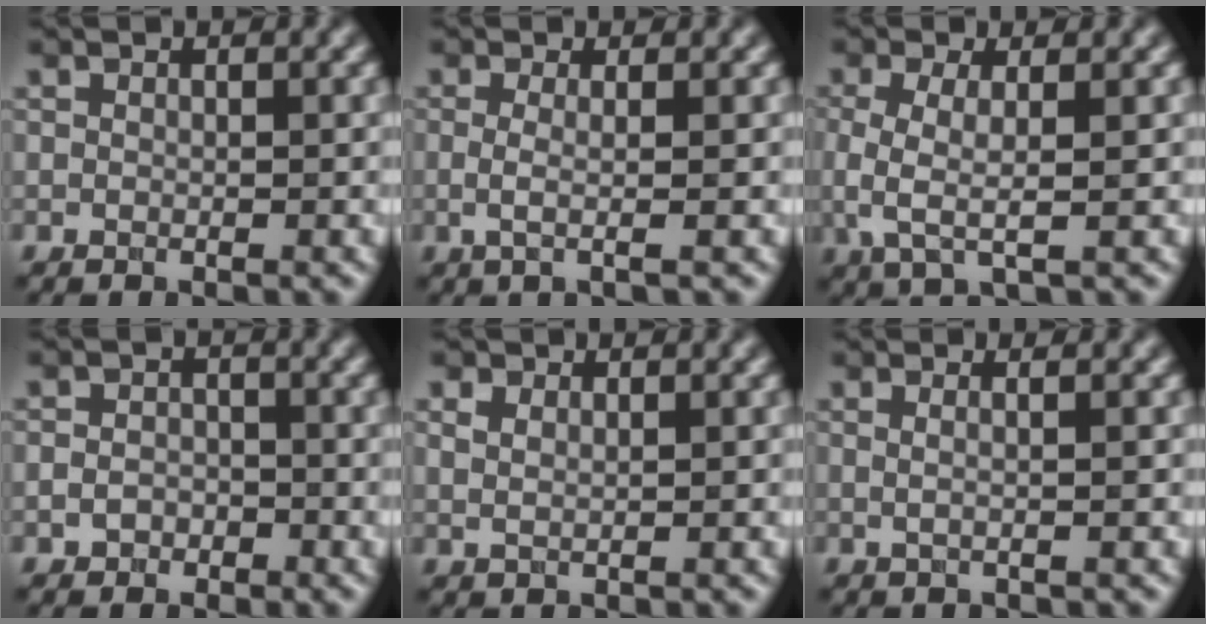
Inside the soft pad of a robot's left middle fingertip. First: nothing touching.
{"total": 2.2, "force": [-0.1, 0.7, 2.1], "torque": [-0.037, -0.006, -0.008]}
{"total": 3.4, "force": [-0.3, 1.2, 3.2], "torque": [-0.078, -0.008, -0.007]}
{"total": 1.7, "force": [-0.8, 1.3, 0.7], "torque": [-0.007, 0.000, -0.018]}
{"total": 1.3, "force": [0.8, 0.8, 0.8], "torque": [-0.016, -0.002, 0.020]}
{"total": 2.4, "force": [0.8, 1.1, 2.0], "torque": [-0.014, 0.001, -0.017]}